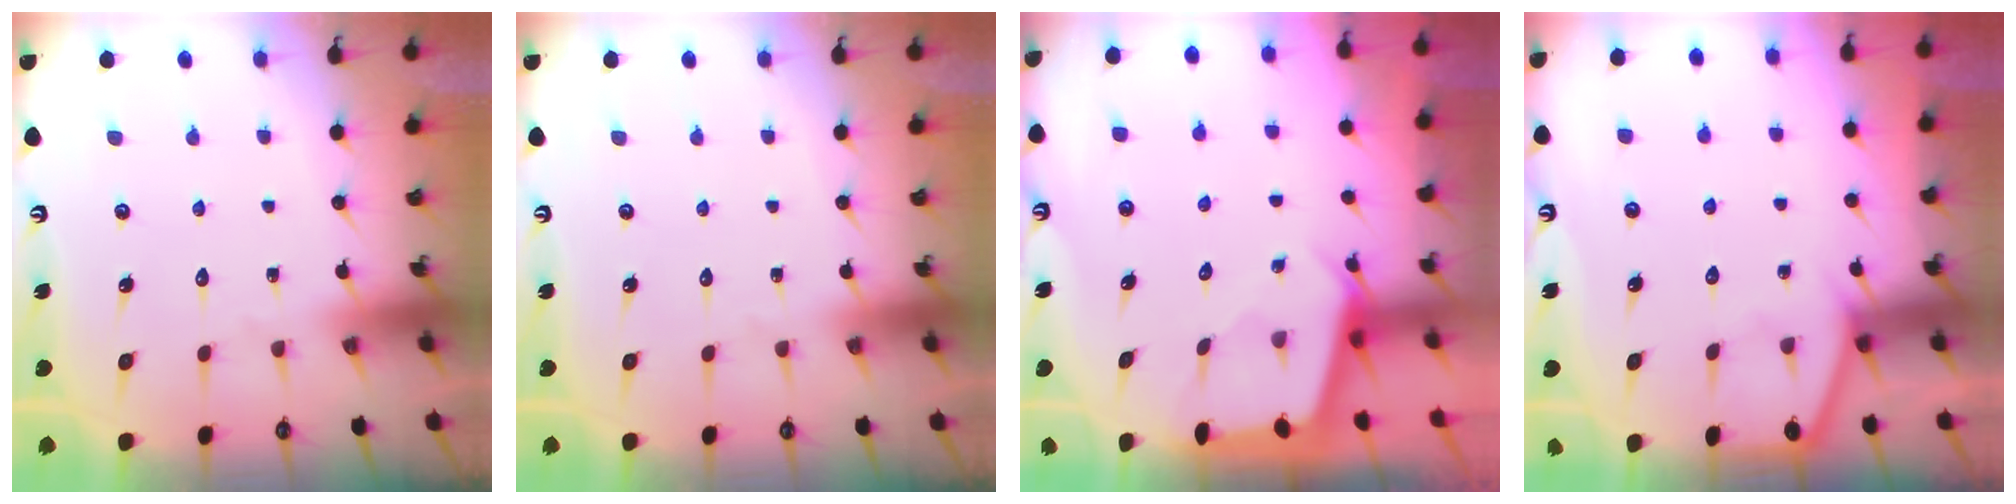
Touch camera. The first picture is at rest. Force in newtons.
{"total": 0.0}
{"total": 2.5, "press": 2.5, "slide": 0.3}
{"total": 2.6, "press": 2.6, "slide": 0.3}